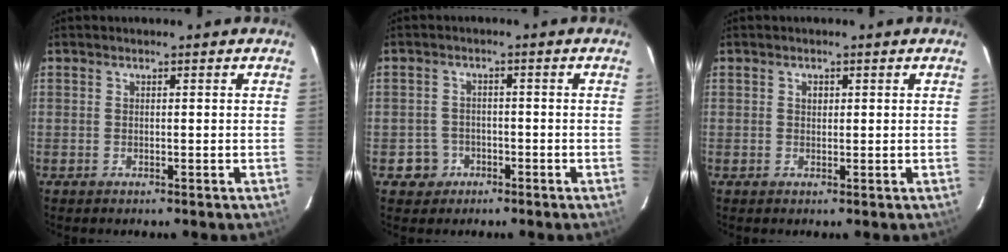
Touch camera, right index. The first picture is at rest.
{"total": 4.1, "force": [-1.9, 3.6, 0.0], "torque": [-0.009, 0.017, -0.029]}
{"total": 1.1, "force": [0.3, 1.0, 0.5], "torque": [-0.006, 0.005, 0.006]}